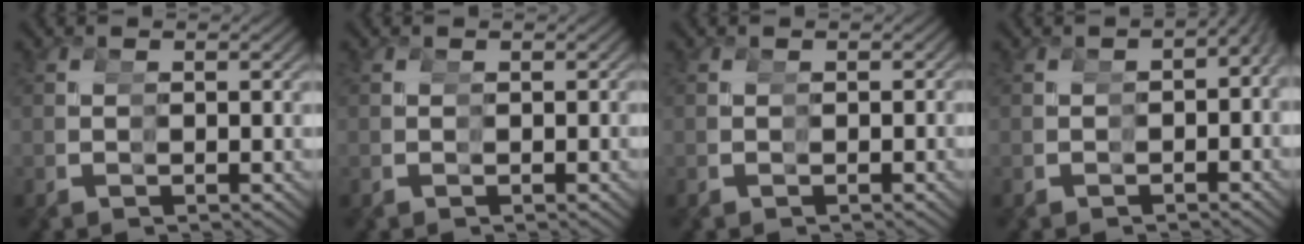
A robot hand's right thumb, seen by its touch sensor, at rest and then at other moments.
{"total": 0.7, "force": [-0.1, 0.7, -0.1], "torque": [0.003, -0.001, -0.003]}
{"total": 1.2, "force": [-0.2, 1.1, 0.0], "torque": [0.001, -0.001, -0.006]}
{"total": 3.2, "force": [-0.6, 2.7, 1.6], "torque": [-0.014, 0.009, -0.011]}